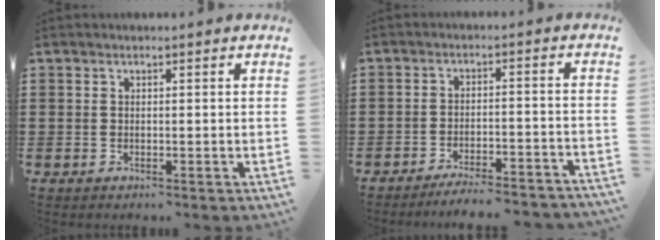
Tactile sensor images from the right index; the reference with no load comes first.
{"total": 4.4, "force": [-4.2, -0.2, 1.5], "torque": [-0.026, -0.006, -0.081]}